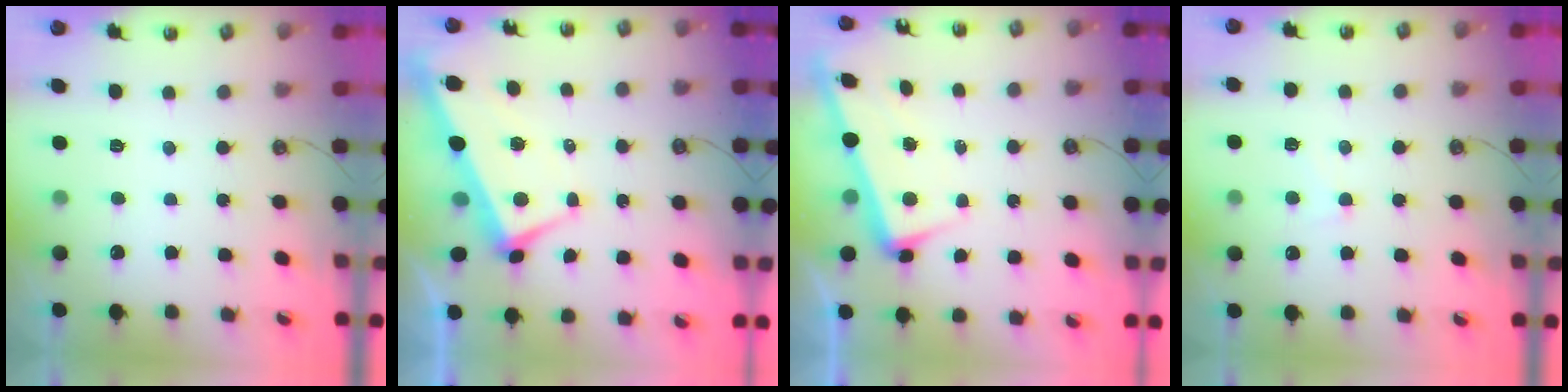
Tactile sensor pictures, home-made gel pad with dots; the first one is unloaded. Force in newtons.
{"total": 1.4, "press": 1.0, "slide": 1.0}
{"total": 3.0, "press": 2.9, "slide": 0.9}
{"total": 1.3, "press": 1.0, "slide": 0.9}